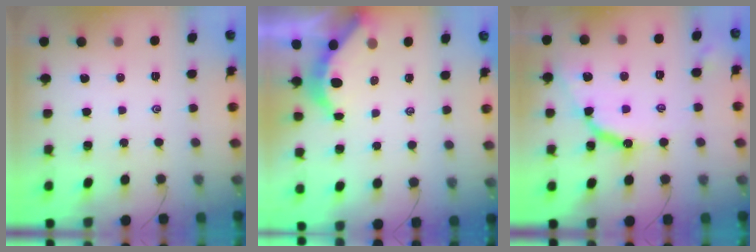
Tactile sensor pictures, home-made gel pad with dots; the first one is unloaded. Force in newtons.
{"total": 3.9, "press": 3.9, "slide": 0.4}
{"total": 10.3, "press": 10.2, "slide": 0.9}